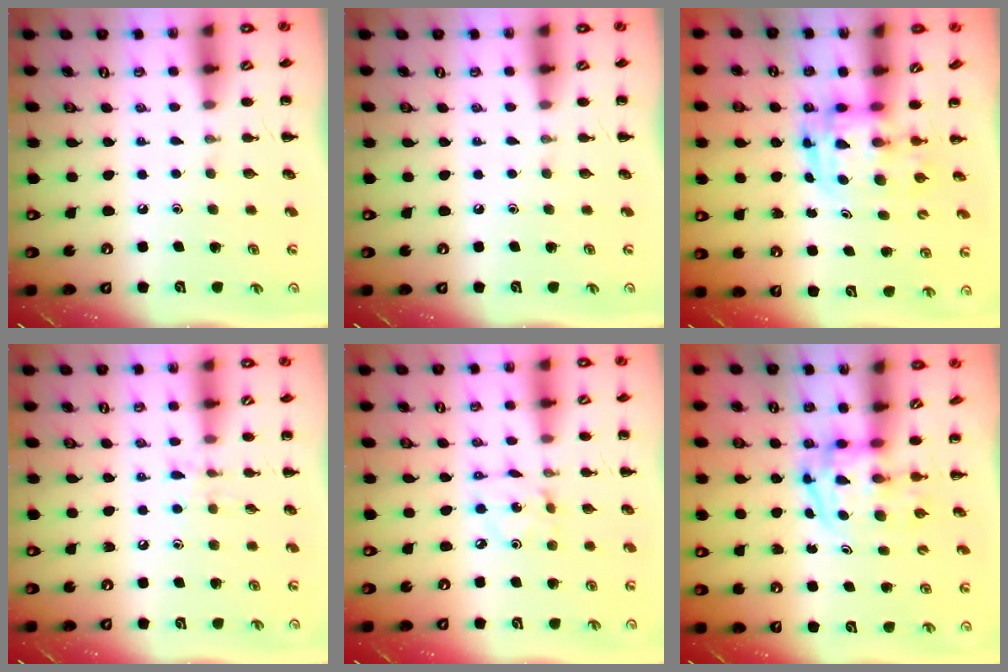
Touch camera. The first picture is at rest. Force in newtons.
{"total": 0.0}
{"total": 3.3, "press": 3.2, "slide": 0.6}
{"total": 7.0, "press": 6.8, "slide": 1.9}
{"total": 2.2, "press": 2.1, "slide": 0.5}
{"total": 3.9, "press": 3.9, "slide": 0.6}